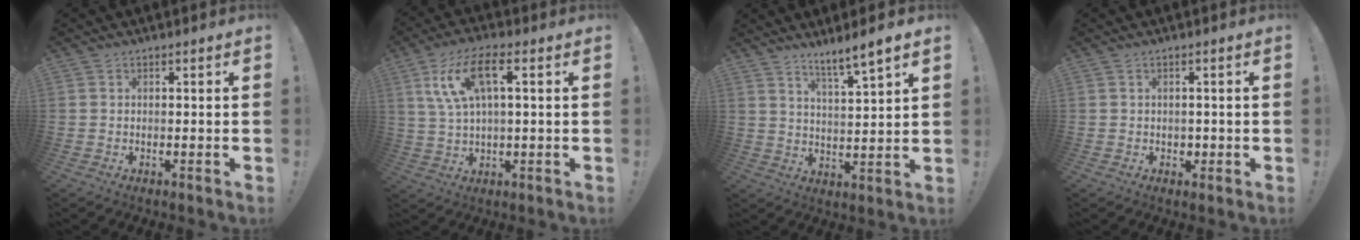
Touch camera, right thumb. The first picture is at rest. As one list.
[{"total": 12.2, "force": [4.3, 4.7, 10.4], "torque": [-0.206, 0.002, 0.078]}, {"total": 7.3, "force": [5.9, -0.1, 4.3], "torque": [-0.063, -0.045, 0.096]}, {"total": 1.6, "force": [0.2, 1.6, 0.3], "torque": [0.003, -0.003, 0.002]}]